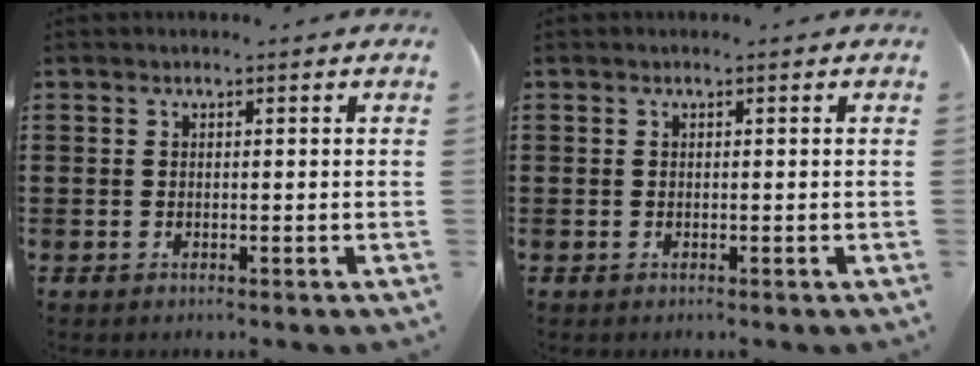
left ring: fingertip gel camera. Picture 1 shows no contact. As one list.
[{"total": 0.0}]